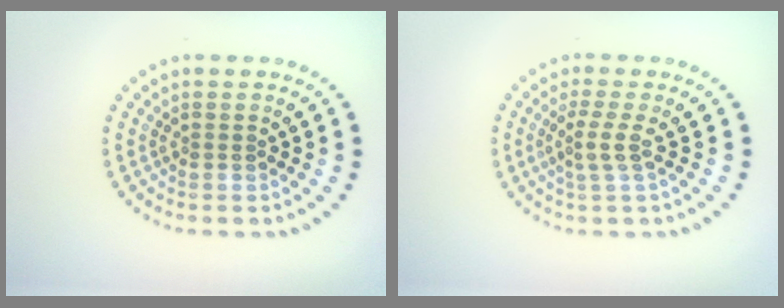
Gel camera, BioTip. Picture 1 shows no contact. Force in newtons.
{"total": 2.1, "press": 1.5, "slide": 1.4}